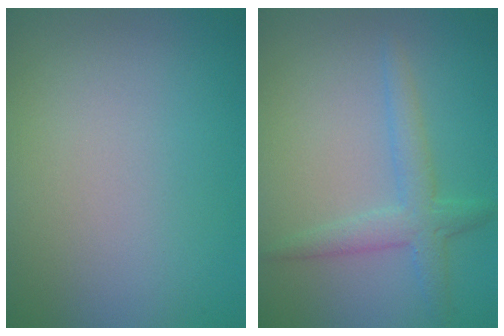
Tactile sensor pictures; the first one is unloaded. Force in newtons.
{"total": 2.9, "press": 2.9, "slide": 0.1}